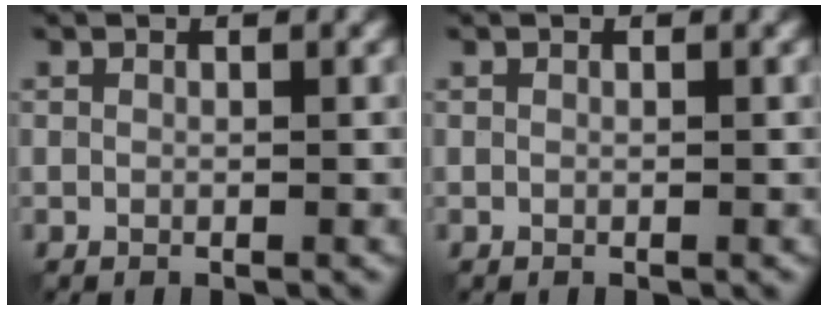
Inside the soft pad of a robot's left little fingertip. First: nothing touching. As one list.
[{"total": 0.0}]